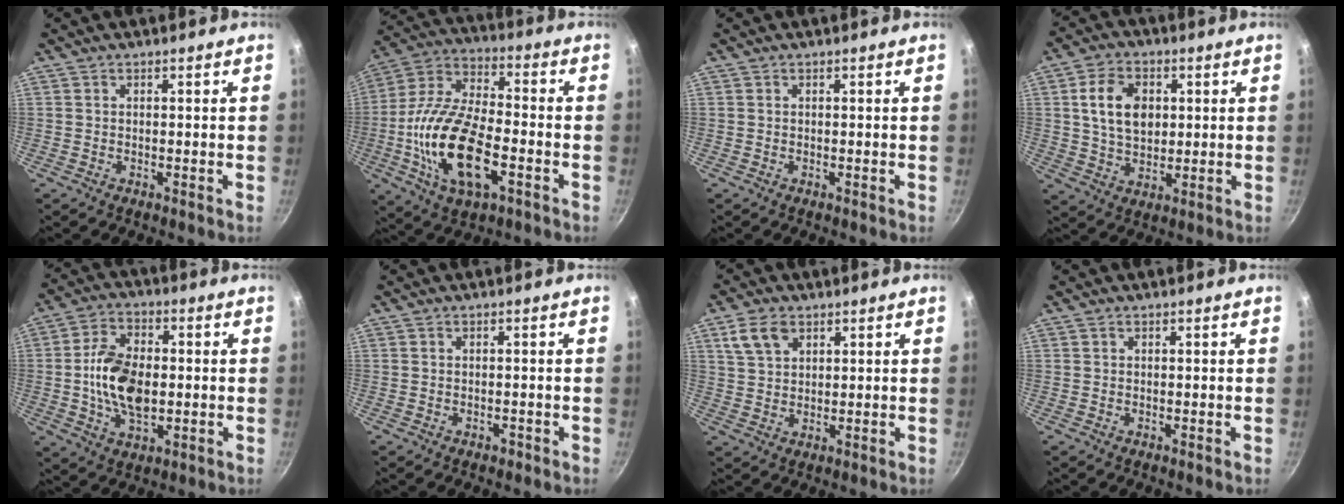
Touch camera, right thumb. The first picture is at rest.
{"total": 20.4, "force": [-5.4, 9.8, 17.0], "torque": [-0.322, 0.025, -0.109]}
{"total": 0.0}
{"total": 10.3, "force": [2.0, 7.3, 7.0], "torque": [-0.104, -0.002, 0.036]}
{"total": 12.8, "force": [-0.5, 7.8, 10.1], "torque": [-0.169, 0.011, -0.013]}
{"total": 0.9, "force": [-0.5, 0.6, 0.4], "torque": [-0.003, 0.006, -0.003]}
{"total": 6.2, "force": [3.2, 4.0, 3.6], "torque": [-0.056, -0.003, 0.064]}
{"total": 0.0}